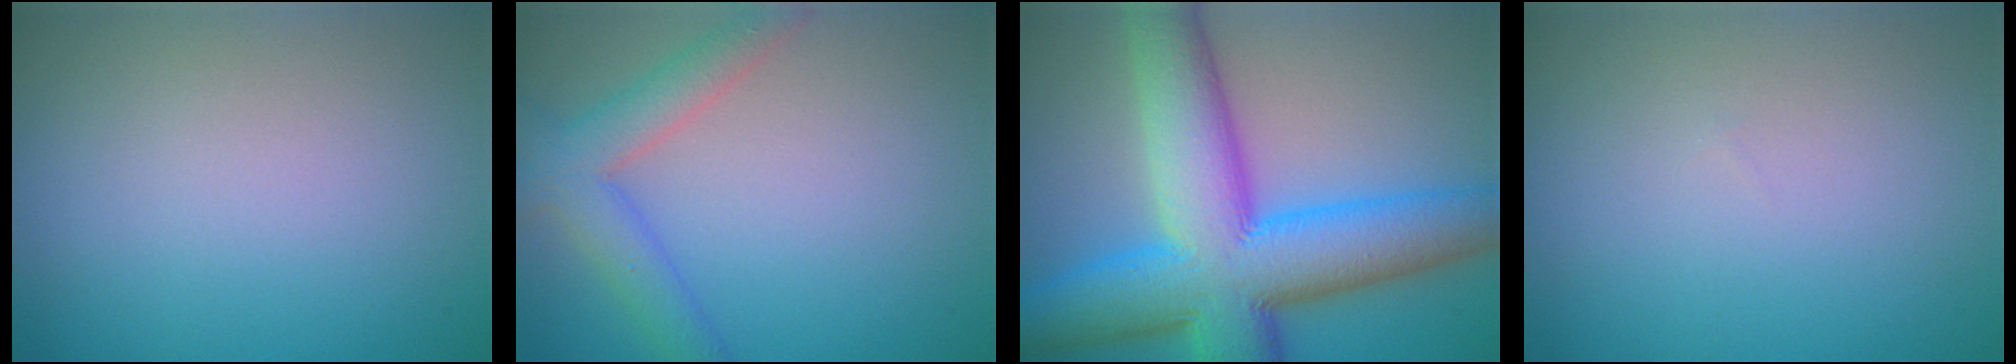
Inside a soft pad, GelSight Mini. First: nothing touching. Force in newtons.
{"total": 4.1, "press": 4.1, "slide": 0.3}
{"total": 13.9, "press": 13.9, "slide": 0.2}
{"total": 0.0}